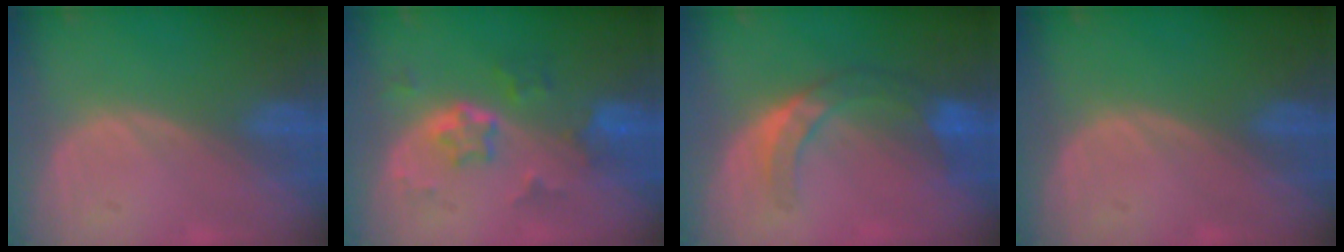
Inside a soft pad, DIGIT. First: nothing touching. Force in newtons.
{"total": 5.8, "press": 5.2, "slide": 2.5}
{"total": 7.4, "press": 6.4, "slide": 3.7}
{"total": 0.0}